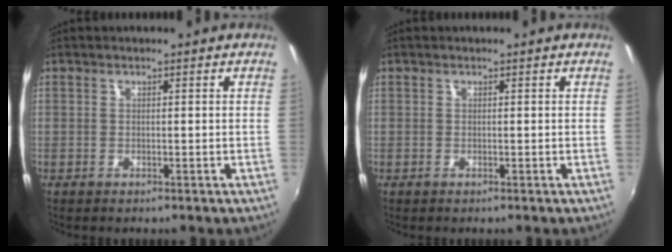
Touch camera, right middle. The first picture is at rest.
{"total": 0.0}